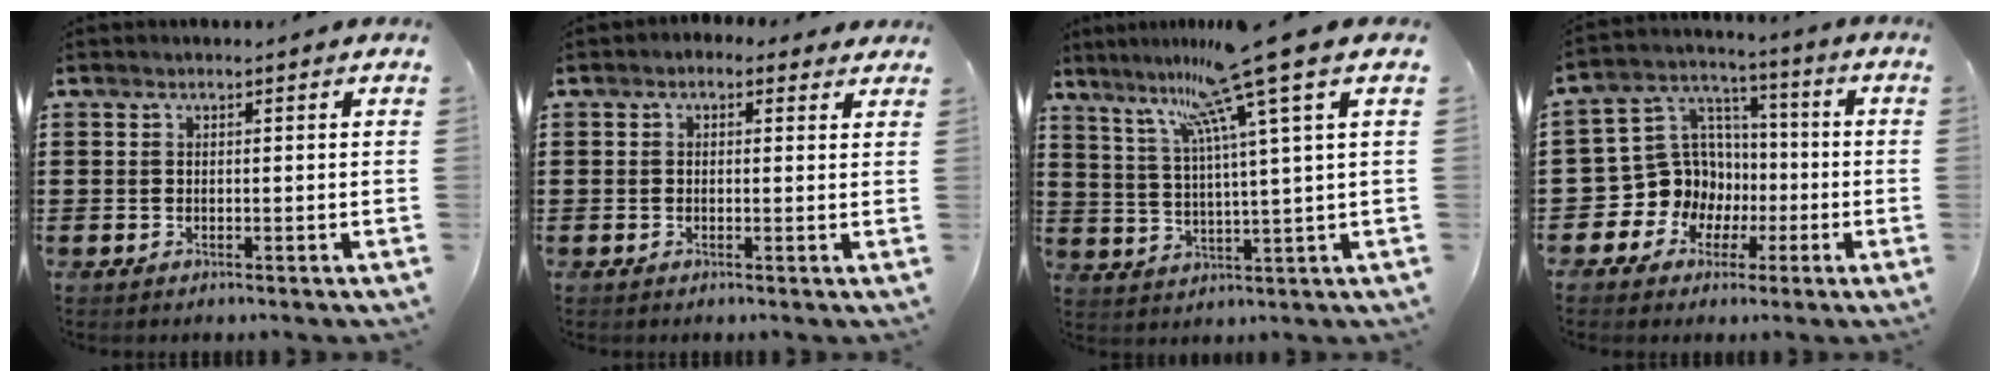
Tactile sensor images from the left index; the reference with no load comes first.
{"total": 1.3, "force": [0.4, 1.1, 0.6], "torque": [-0.016, 0.007, 0.006]}
{"total": 11.0, "force": [7.4, -2.0, 7.9], "torque": [-0.168, -0.038, 0.110]}
{"total": 10.0, "force": [-1.5, 9.6, 2.0], "torque": [-0.095, -0.002, -0.020]}